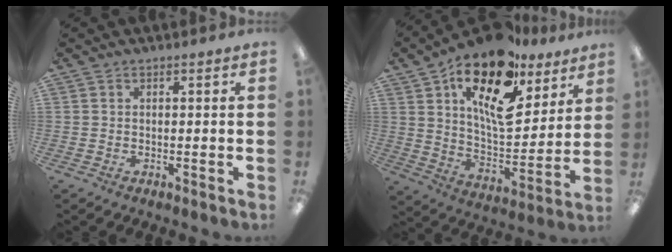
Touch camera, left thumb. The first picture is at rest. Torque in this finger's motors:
{"motor_torque": [2.16, 2.85, 1.52, -1.25, 0.19]}